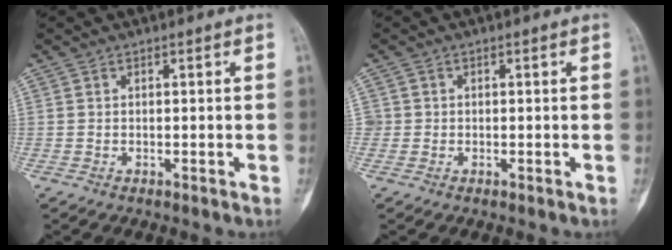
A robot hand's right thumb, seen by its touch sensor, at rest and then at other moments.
{"total": 1.3, "force": [0.0, 1.3, 0.1], "torque": [0.007, 0.005, -0.003]}